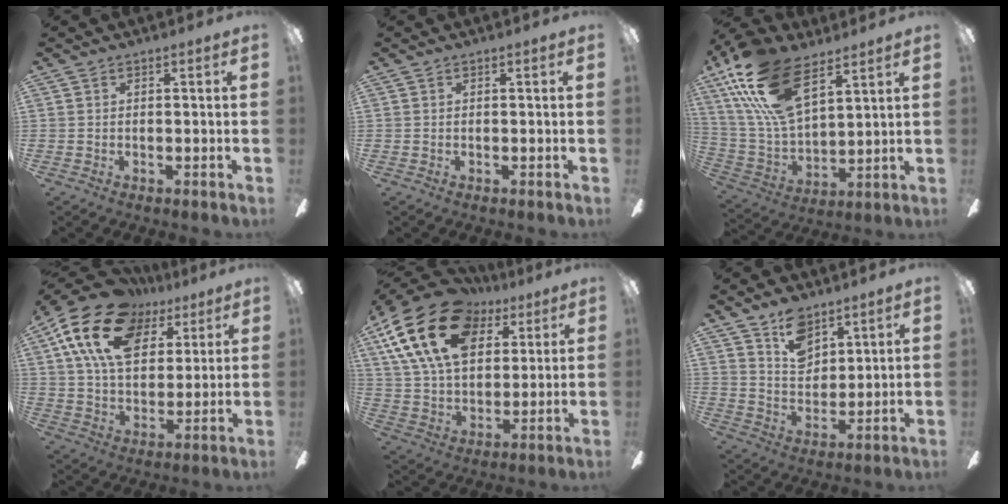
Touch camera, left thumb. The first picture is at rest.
{"total": 0.0}
{"total": 21.8, "force": [12.6, 10.0, 14.8], "torque": [-0.319, -0.046, 0.224]}
{"total": 20.9, "force": [10.6, 13.0, 12.5], "torque": [-0.224, -0.030, 0.190]}
{"total": 22.8, "force": [10.2, 14.8, 14.1], "torque": [-0.279, -0.030, 0.179]}
{"total": 10.2, "force": [7.1, 6.1, 4.0], "torque": [-0.056, -0.034, 0.131]}